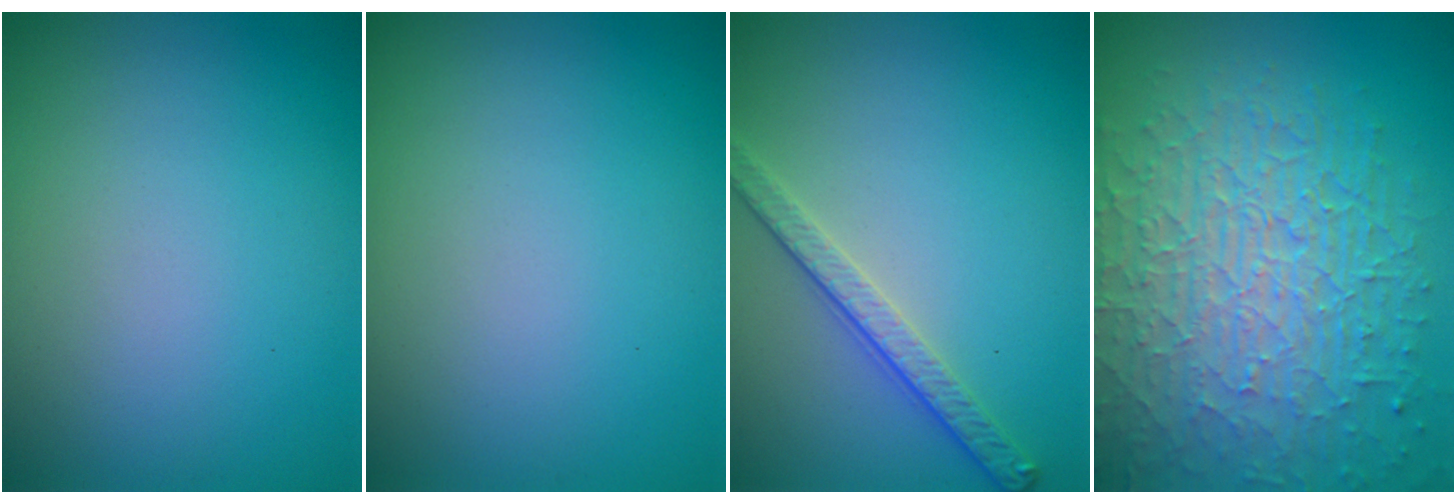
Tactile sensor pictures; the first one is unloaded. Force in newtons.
{"total": 0.0}
{"total": 2.8, "press": 2.5, "slide": 1.2}
{"total": 10.0, "press": 6.5, "slide": 7.6}